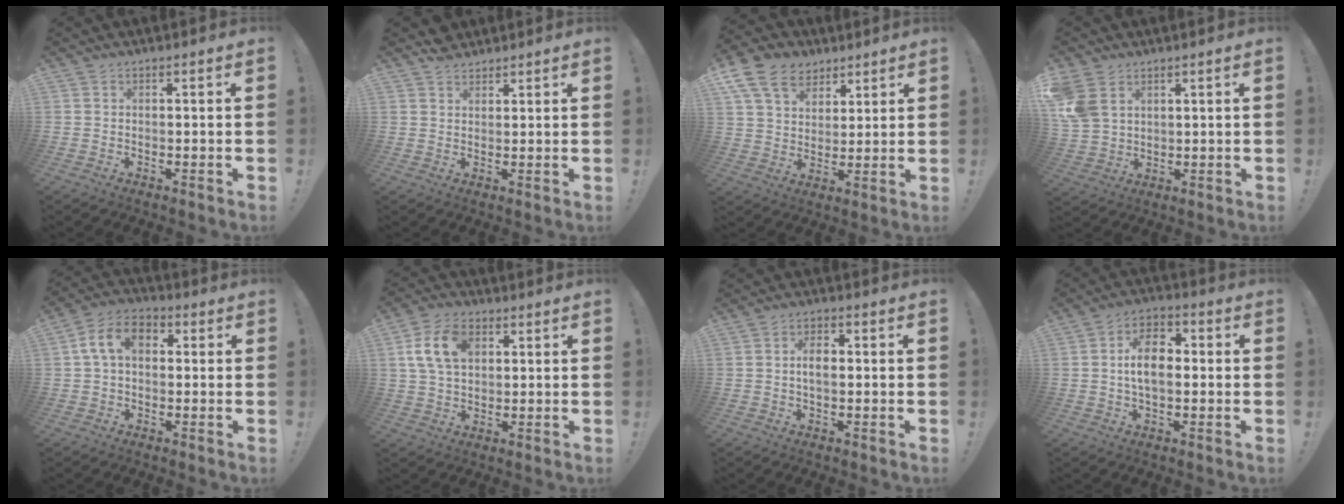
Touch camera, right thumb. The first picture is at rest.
{"total": 3.5, "force": [2.9, 2.0, 0.4], "torque": [0.001, -0.015, 0.053]}
{"total": 13.8, "force": [8.0, 9.7, 5.6], "torque": [-0.099, -0.042, 0.159]}
{"total": 8.5, "force": [4.1, 6.0, 4.3], "torque": [-0.090, -0.010, 0.085]}
{"total": 10.0, "force": [2.2, 6.7, 7.1], "torque": [-0.125, 0.013, 0.044]}
{"total": 12.1, "force": [3.5, 8.1, 8.3], "torque": [-0.152, 0.010, 0.068]}
{"total": 4.6, "force": [0.0, 2.5, 3.9], "torque": [-0.059, 0.007, -0.002]}
{"total": 9.9, "force": [-0.1, 6.0, 7.9], "torque": [-0.126, 0.013, 0.002]}